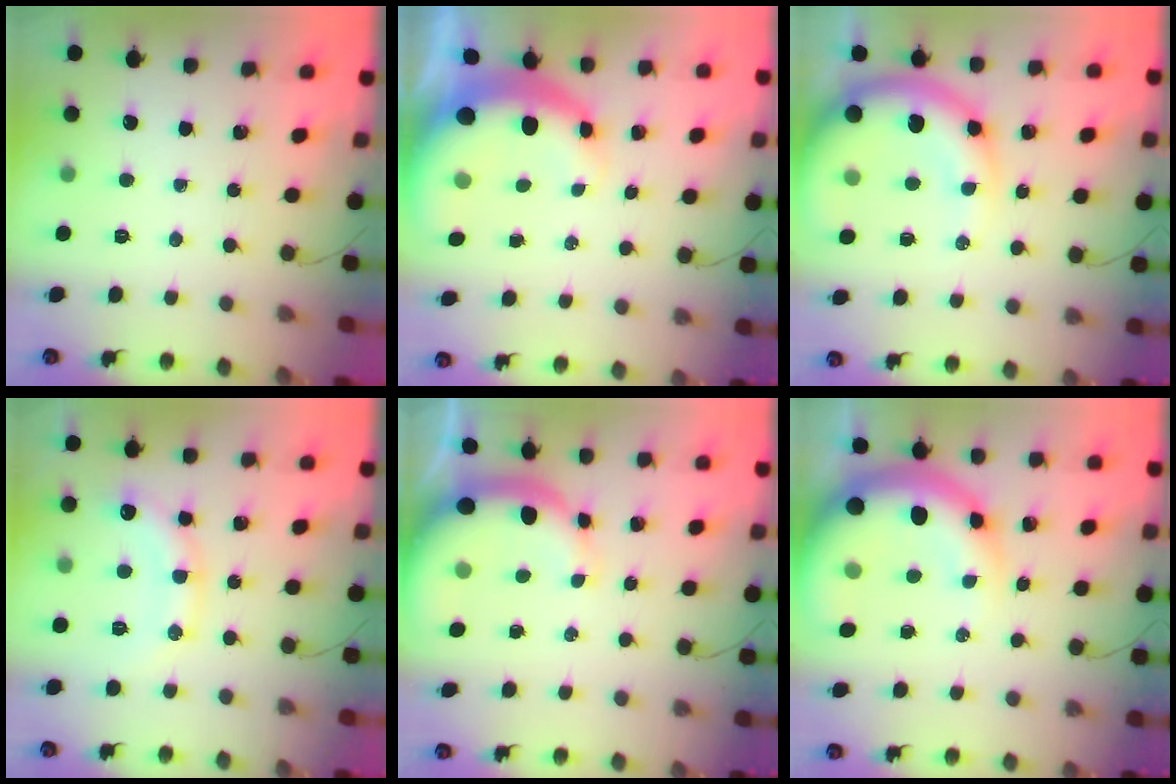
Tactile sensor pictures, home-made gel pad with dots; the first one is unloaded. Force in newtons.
{"total": 8.0, "press": 7.7, "slide": 2.0}
{"total": 14.4, "press": 14.1, "slide": 3.1}
{"total": 13.4, "press": 13.3, "slide": 1.3}
{"total": 7.7, "press": 7.5, "slide": 1.9}
{"total": 13.0, "press": 12.5, "slide": 3.6}